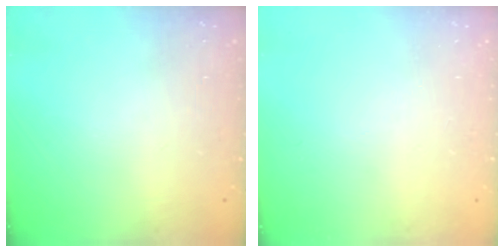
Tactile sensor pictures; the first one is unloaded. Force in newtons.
{"total": 0.0}